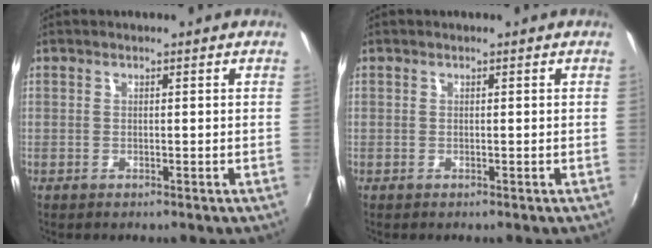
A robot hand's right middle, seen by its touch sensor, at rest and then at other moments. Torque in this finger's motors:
{"motor_torque": [-0.01, 0.00, 0.00, 0.01]}